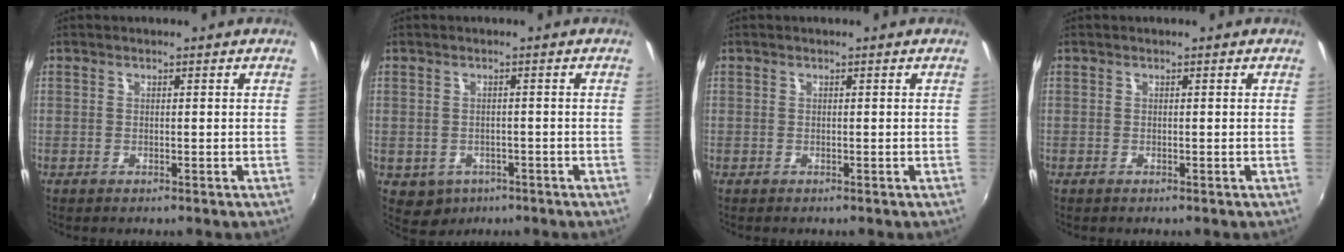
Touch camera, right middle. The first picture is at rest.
{"total": 4.3, "force": [-1.9, 3.6, 1.4], "torque": [-0.035, -0.006, -0.018]}
{"total": 0.0}
{"total": 0.0}